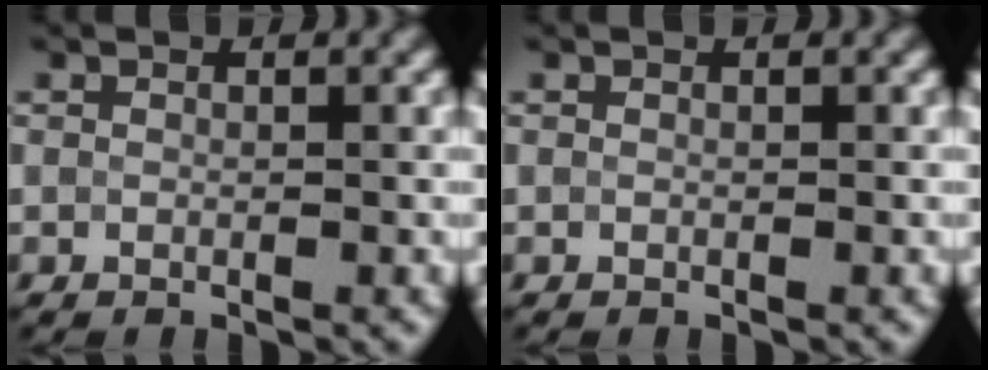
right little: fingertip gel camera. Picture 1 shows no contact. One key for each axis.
{"total": 0.0}